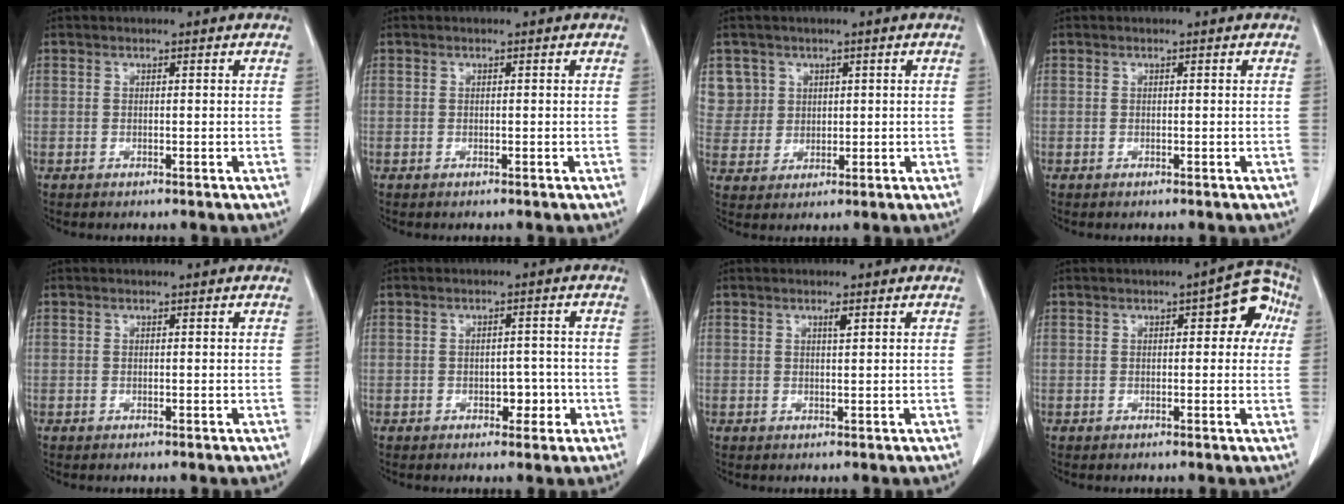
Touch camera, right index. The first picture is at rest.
{"total": 0.0}
{"total": 5.9, "force": [2.6, 5.3, -0.3], "torque": [0.012, 0.011, 0.062]}
{"total": 0.0}
{"total": 0.0}
{"total": 3.1, "force": [-1.0, 1.9, 2.2], "torque": [-0.021, 0.007, -0.009]}
{"total": 0.9, "force": [0.5, 0.0, 0.8], "torque": [-0.016, -0.001, 0.010]}
{"total": 6.5, "force": [1.8, 2.6, 5.7], "torque": [-0.051, 0.030, 0.014]}